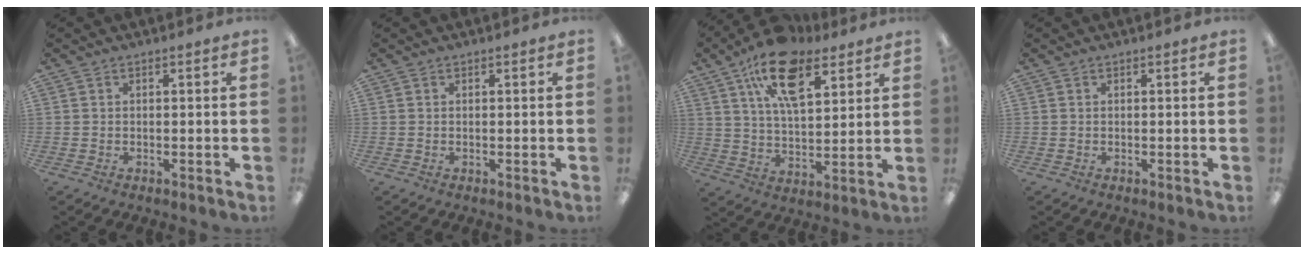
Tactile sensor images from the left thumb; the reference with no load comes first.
{"total": 0.0}
{"total": 17.4, "force": [10.0, 8.4, 11.4], "torque": [-0.187, -0.030, 0.174]}
{"total": 0.0}